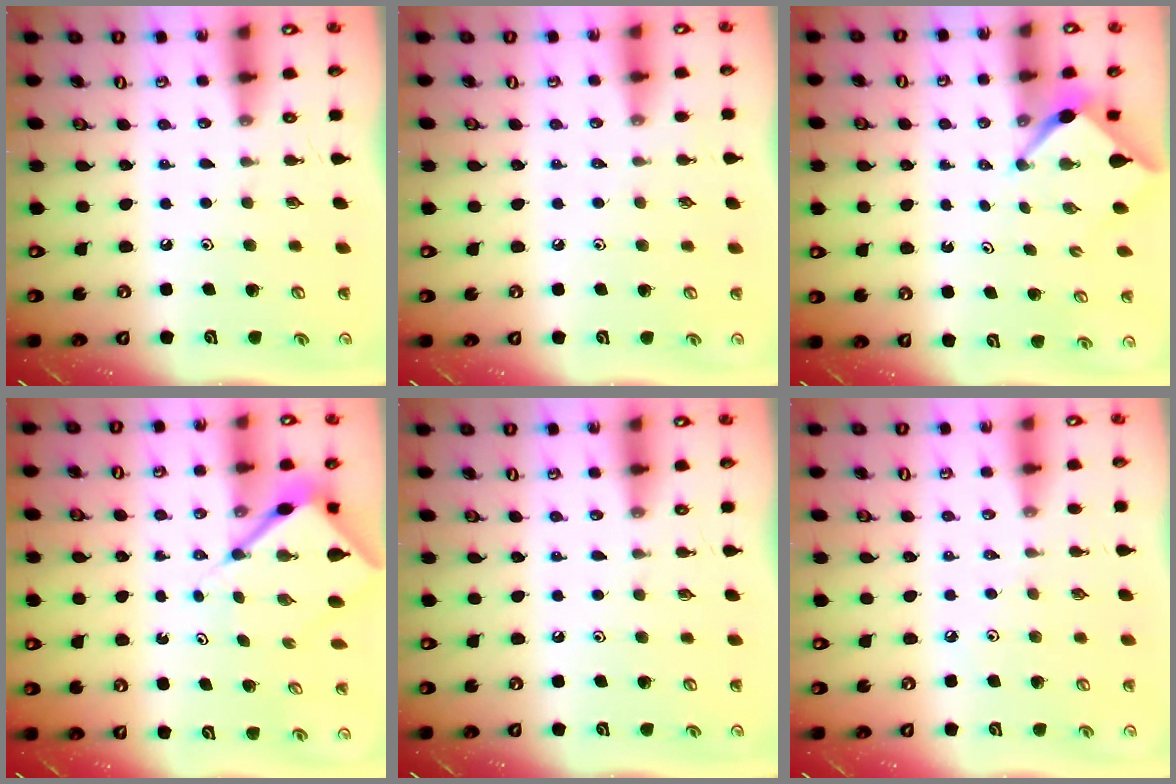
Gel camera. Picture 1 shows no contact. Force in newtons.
{"total": 1.9, "press": 1.8, "slide": 0.3}
{"total": 2.6, "press": 2.6, "slide": 0.2}
{"total": 6.3, "press": 6.2, "slide": 0.6}
{"total": 0.0}
{"total": 2.5, "press": 2.4, "slide": 0.5}